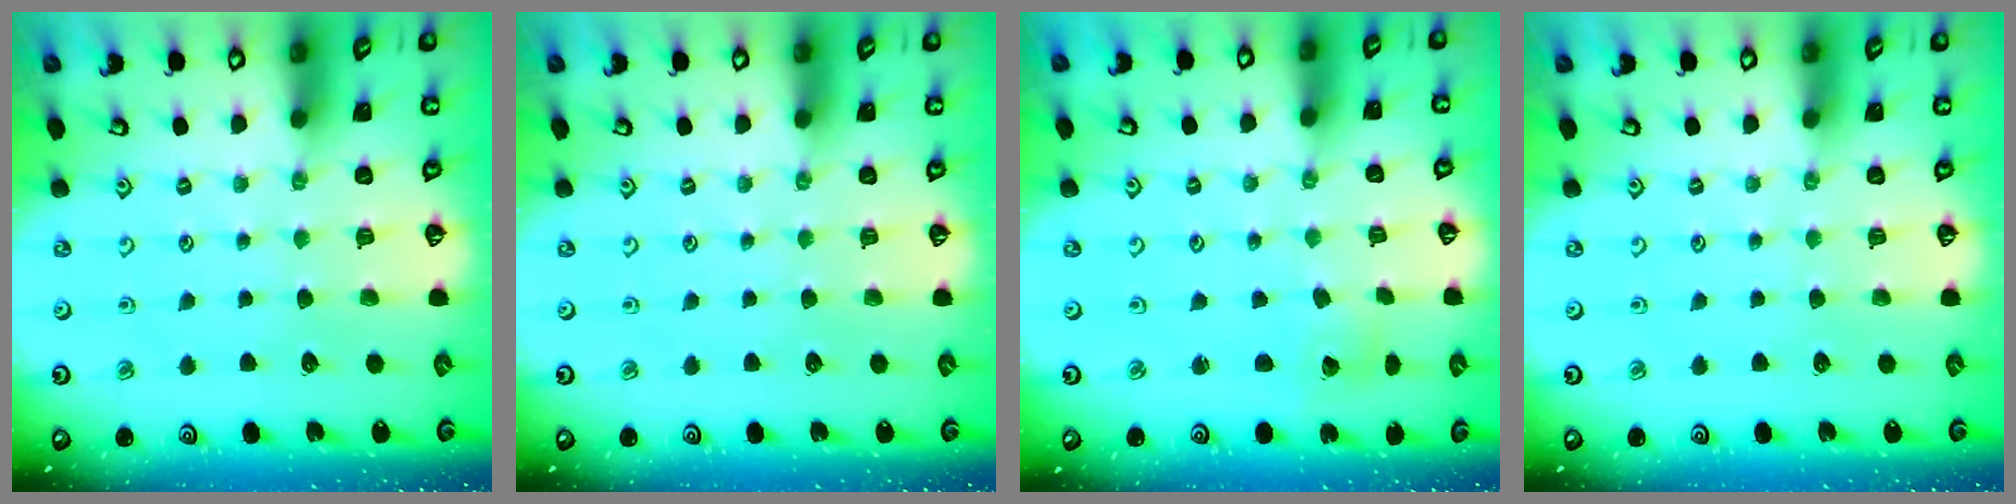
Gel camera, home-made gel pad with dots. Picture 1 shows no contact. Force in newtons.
{"total": 0.0}
{"total": 2.6, "press": 2.6, "slide": 0.2}
{"total": 0.0}